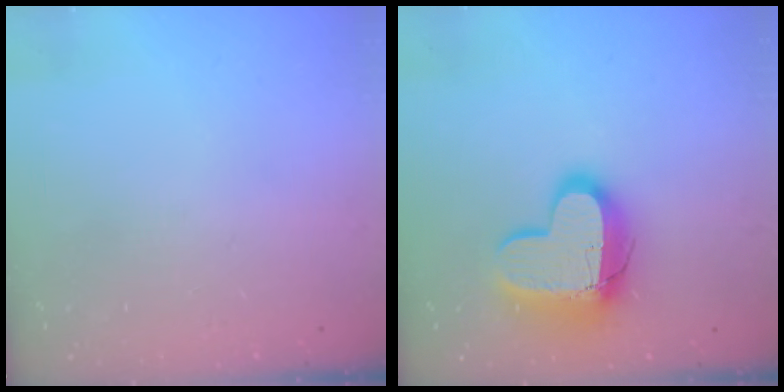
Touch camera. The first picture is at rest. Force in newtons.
{"total": 15.2, "press": 15.2, "slide": 1.4}